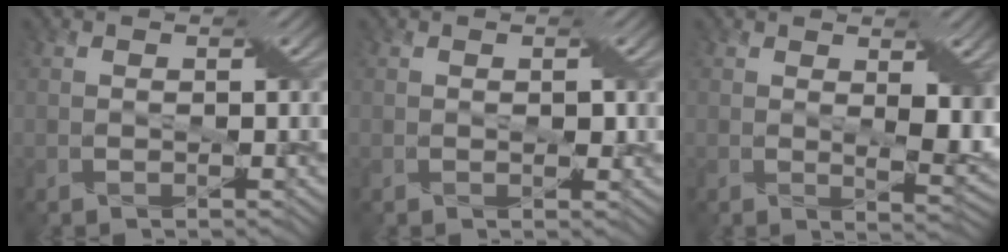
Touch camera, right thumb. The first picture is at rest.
{"total": 1.0, "force": [0.2, 0.5, 0.8], "torque": [-0.010, -0.001, 0.003]}
{"total": 5.2, "force": [1.1, 2.3, 4.6], "torque": [-0.078, -0.012, 0.025]}